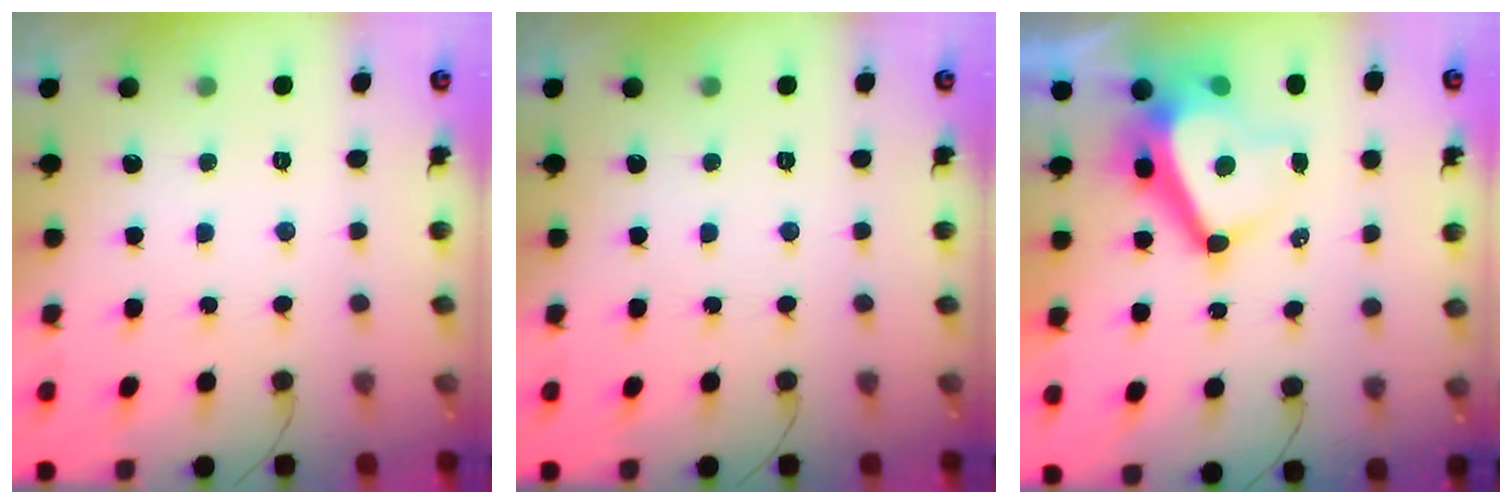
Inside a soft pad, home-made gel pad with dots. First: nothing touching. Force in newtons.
{"total": 0.0}
{"total": 11.1, "press": 11.1, "slide": 0.9}